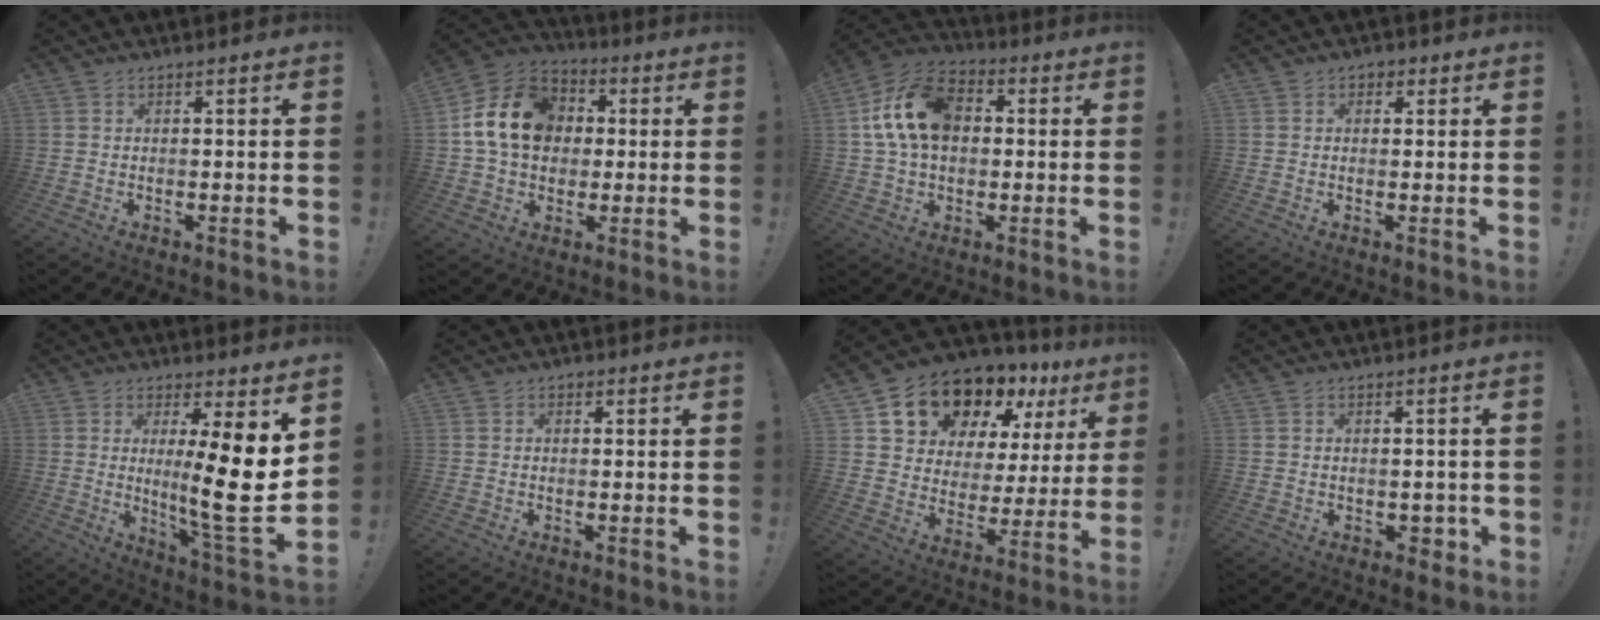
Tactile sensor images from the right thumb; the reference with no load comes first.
{"total": 16.8, "force": [2.5, 13.3, 9.9], "torque": [-0.162, 0.015, 0.054]}
{"total": 17.0, "force": [3.0, 12.0, 11.6], "torque": [-0.198, 0.013, 0.060]}
{"total": 1.9, "force": [0.6, 1.6, 0.8], "torque": [-0.003, -0.001, 0.008]}
{"total": 15.8, "force": [1.1, 1.2, 15.7], "torque": [-0.245, -0.036, 0.014]}
{"total": 0.6, "force": [0.2, 0.6, 0.1], "torque": [0.005, -0.001, 0.003]}
{"total": 15.1, "force": [11.9, 7.7, 5.0], "torque": [-0.079, -0.098, 0.223]}
{"total": 3.2, "force": [-0.3, 2.7, 1.8], "torque": [-0.017, 0.005, -0.003]}